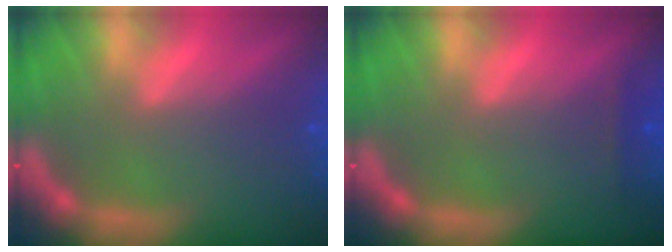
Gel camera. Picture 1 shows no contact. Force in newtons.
{"total": 0.9}